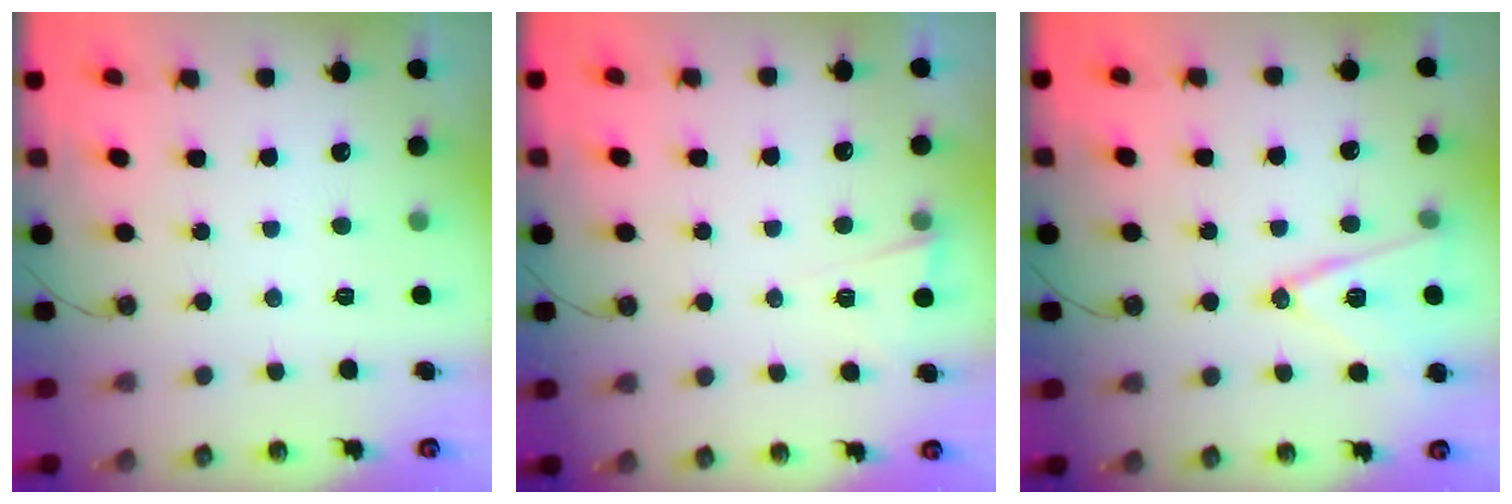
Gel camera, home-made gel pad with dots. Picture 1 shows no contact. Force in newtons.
{"total": 2.9, "press": 2.7, "slide": 1.1}
{"total": 13.0, "press": 12.4, "slide": 3.8}